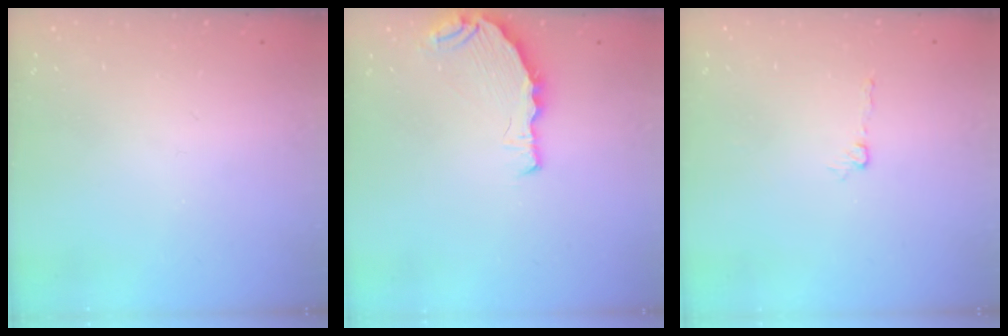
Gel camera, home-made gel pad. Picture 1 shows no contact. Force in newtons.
{"total": 7.6, "press": 6.0, "slide": 4.6}
{"total": 4.2, "press": 4.1, "slide": 0.4}